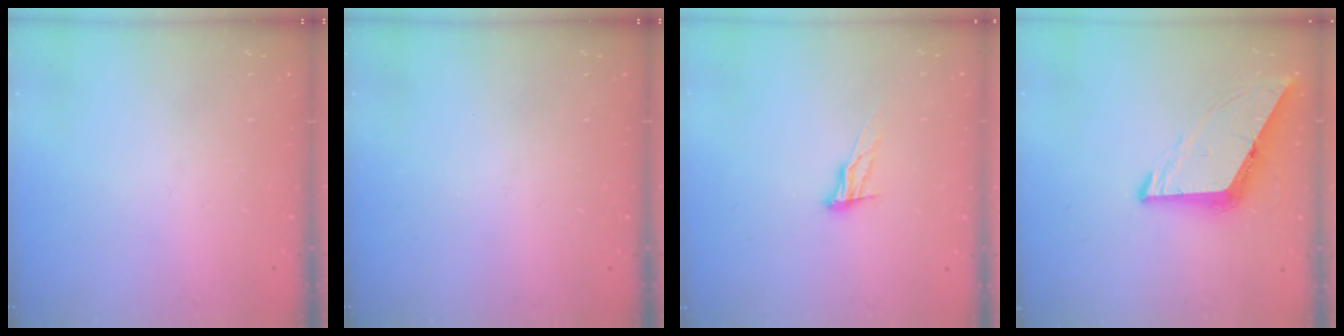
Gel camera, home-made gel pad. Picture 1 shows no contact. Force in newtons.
{"total": 0.0}
{"total": 9.2, "press": 8.9, "slide": 2.5}
{"total": 7.8, "press": 7.8, "slide": 0.6}